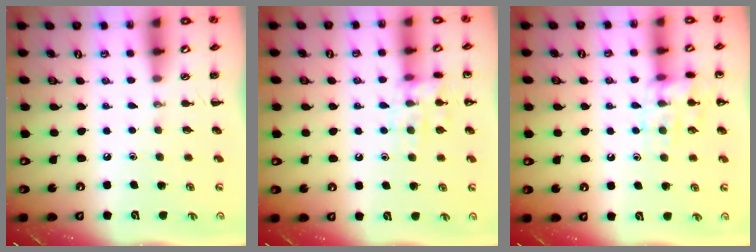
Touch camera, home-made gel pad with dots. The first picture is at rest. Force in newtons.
{"total": 11.8, "press": 11.8, "slide": 0.6}
{"total": 12.6, "press": 12.6, "slide": 0.9}